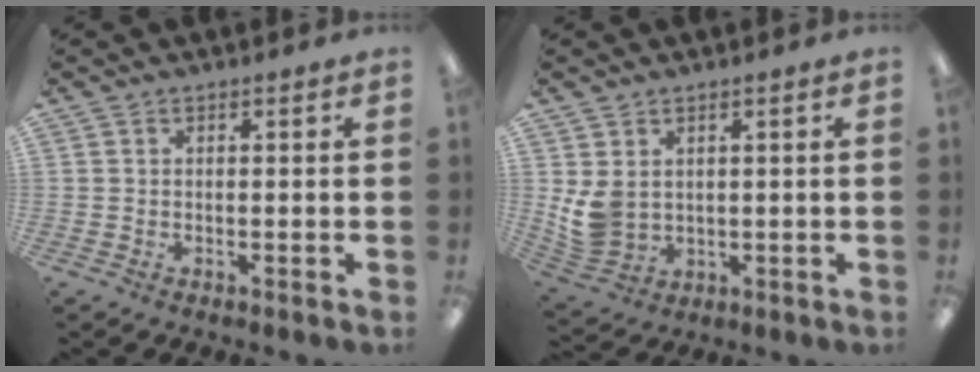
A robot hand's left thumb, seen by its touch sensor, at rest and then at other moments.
{"total": 6.4, "force": [1.9, 4.9, 3.6], "torque": [-0.082, -0.010, 0.039]}